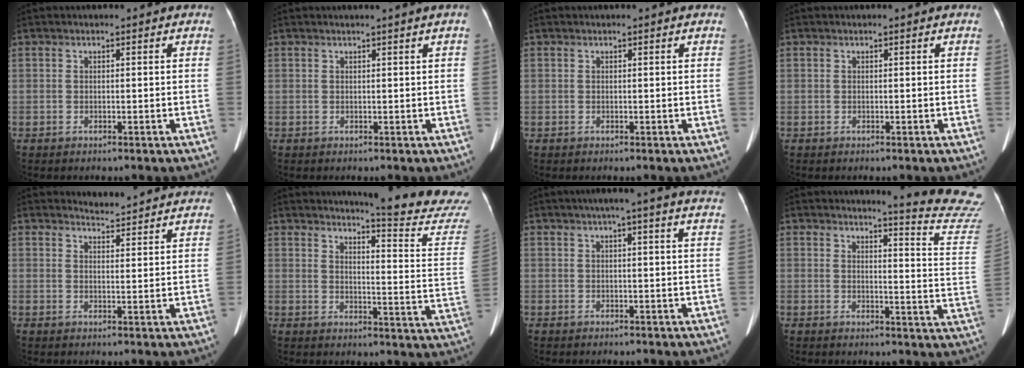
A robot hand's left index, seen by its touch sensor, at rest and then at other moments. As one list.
[{"total": 1.3, "force": [0.9, -0.4, 0.9], "torque": [-0.013, 0.002, 0.017]}, {"total": 0.0}, {"total": 0.0}, {"total": 9.7, "force": [9.6, 0.5, 1.2], "torque": [-0.009, -0.010, 0.102]}, {"total": 16.8, "force": [16.1, -1.8, 4.6], "torque": [-0.066, -0.142, 0.177]}, {"total": 13.4, "force": [11.4, -0.1, 7.2], "torque": [-0.102, 0.013, 0.122]}, {"total": 14.3, "force": [14.0, -1.7, 2.3], "torque": [-0.016, -0.147, 0.133]}]